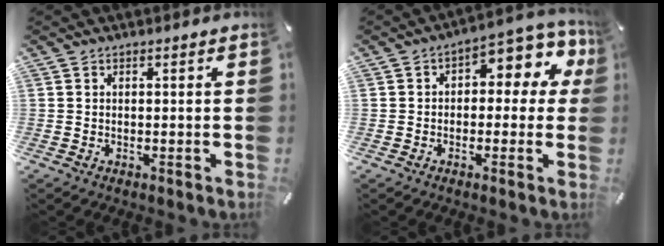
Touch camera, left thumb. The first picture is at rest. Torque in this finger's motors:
{"motor_torque": [0.35, 0.35, 0.43, 0.31, 0.05]}